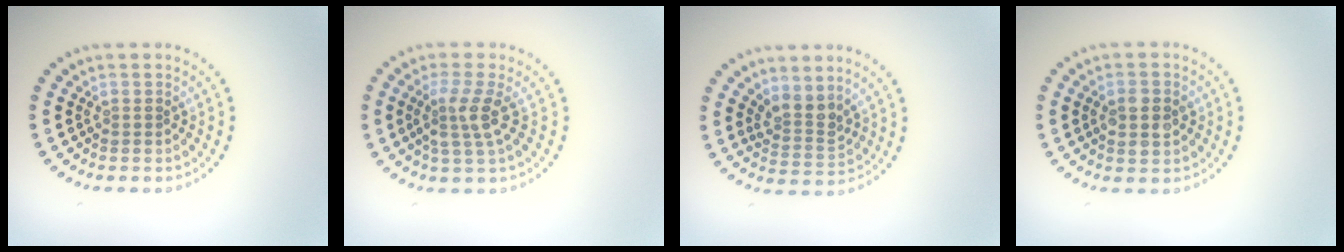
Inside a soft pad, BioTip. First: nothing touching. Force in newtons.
{"total": 2.7, "press": 2.1, "slide": 1.8}
{"total": 2.7, "press": 2.0, "slide": 1.7}
{"total": 2.6, "press": 2.6, "slide": 0.1}